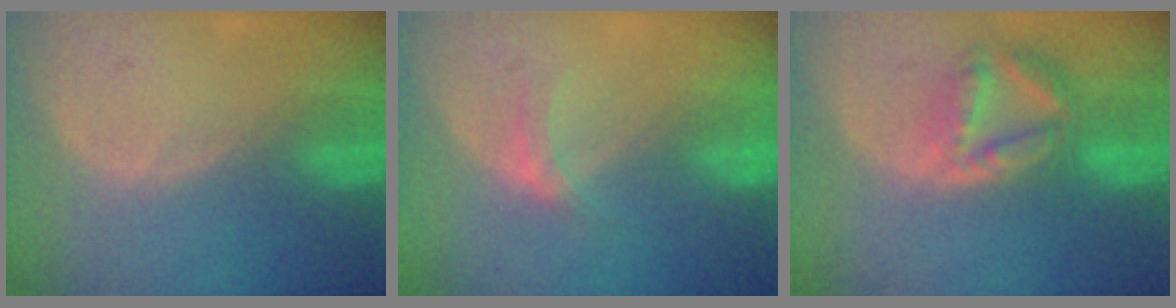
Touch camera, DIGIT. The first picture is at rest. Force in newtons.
{"total": 2.9, "press": 2.5, "slide": 1.5}
{"total": 7.9, "press": 7.0, "slide": 3.8}